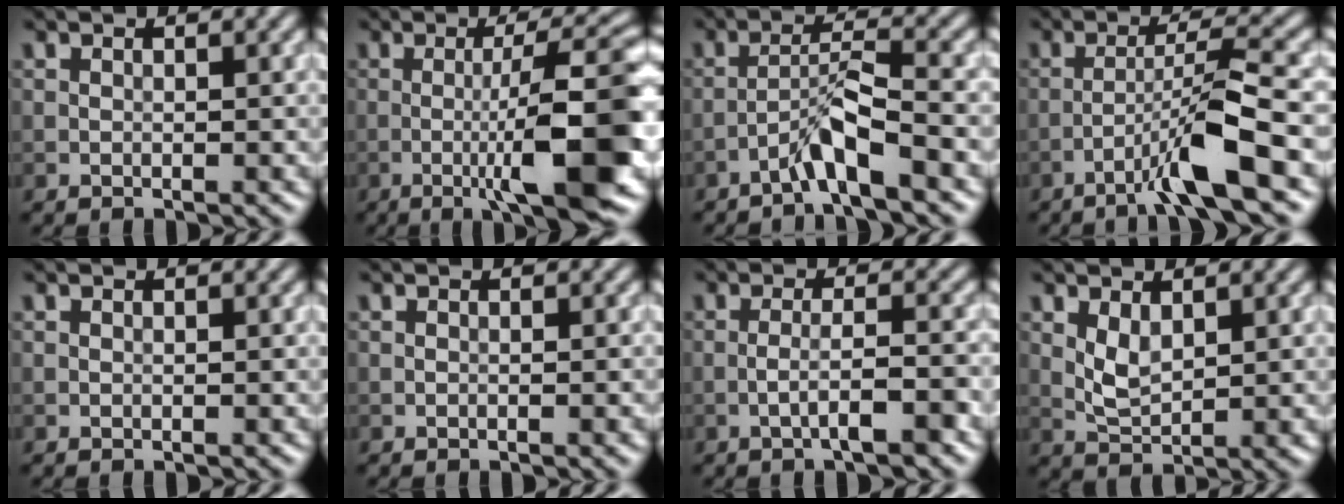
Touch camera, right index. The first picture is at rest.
{"total": 10.1, "force": [-2.0, 1.7, 9.8], "torque": [-0.132, 0.006, -0.037]}
{"total": 3.4, "force": [-2.3, 0.0, 2.5], "torque": [-0.047, 0.018, -0.048]}
{"total": 5.7, "force": [-3.0, 0.0, 4.8], "torque": [-0.082, 0.020, -0.062]}
{"total": 0.0}
{"total": 0.7, "force": [-0.2, 0.1, 0.7], "torque": [-0.008, -0.001, -0.004]}
{"total": 3.3, "force": [-1.6, 0.4, 2.9], "torque": [-0.049, 0.011, -0.032]}
{"total": 2.5, "force": [0.9, 1.2, 1.9], "torque": [-0.045, -0.005, 0.023]}